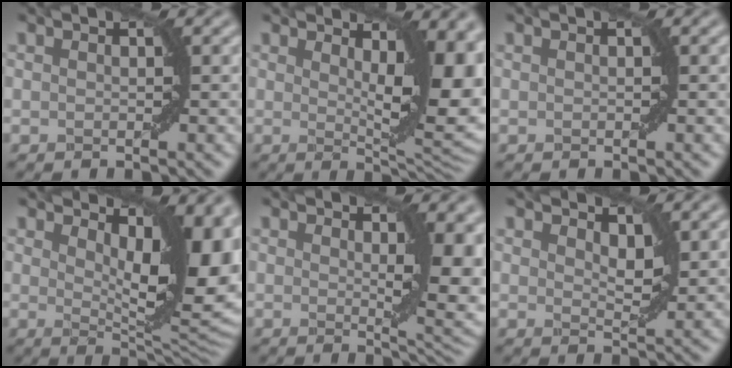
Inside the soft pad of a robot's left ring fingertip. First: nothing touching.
{"total": 10.6, "force": [2.4, 3.8, 9.6], "torque": [-0.098, -0.003, 0.036]}
{"total": 0.0}
{"total": 11.6, "force": [3.5, 4.3, 10.1], "torque": [-0.114, -0.006, 0.061]}
{"total": 7.1, "force": [1.4, 2.3, 6.6], "torque": [-0.070, -0.005, 0.025]}
{"total": 2.0, "force": [1.2, 0.8, 1.3], "torque": [-0.021, -0.006, 0.022]}